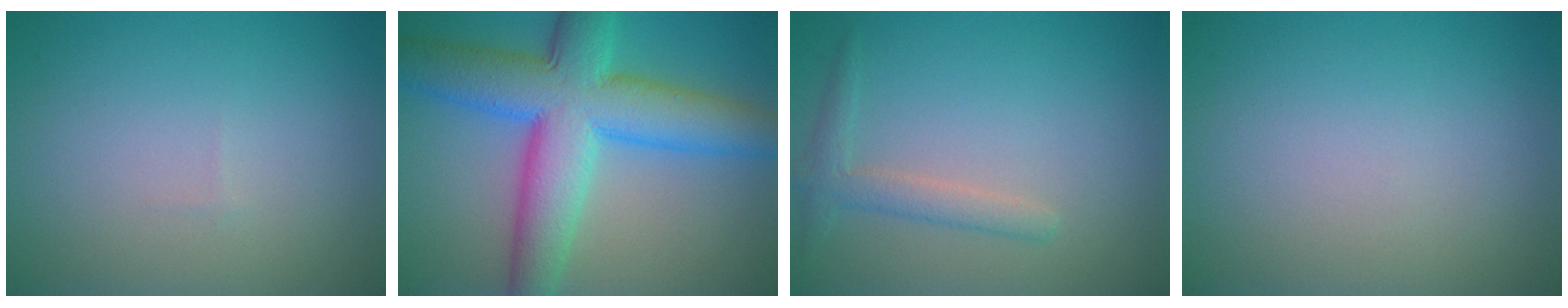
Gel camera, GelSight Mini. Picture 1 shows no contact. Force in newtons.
{"total": 11.1, "press": 11.1, "slide": 0.2}
{"total": 2.1, "press": 2.1, "slide": 0.0}
{"total": 0.0}